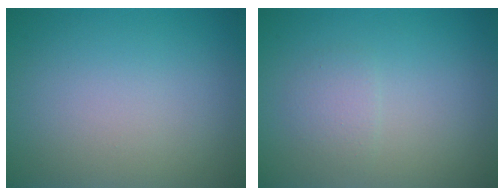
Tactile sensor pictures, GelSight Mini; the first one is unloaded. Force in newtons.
{"total": 1.4, "press": 1.4, "slide": 0.0}